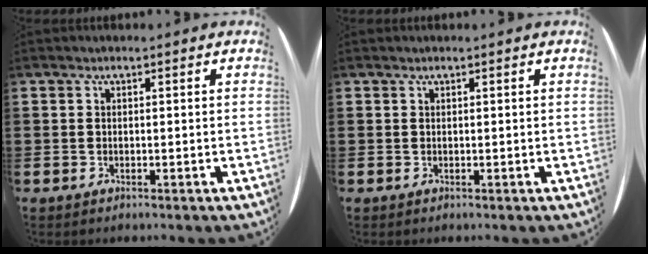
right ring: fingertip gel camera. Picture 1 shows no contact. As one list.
[{"total": 0.0}]